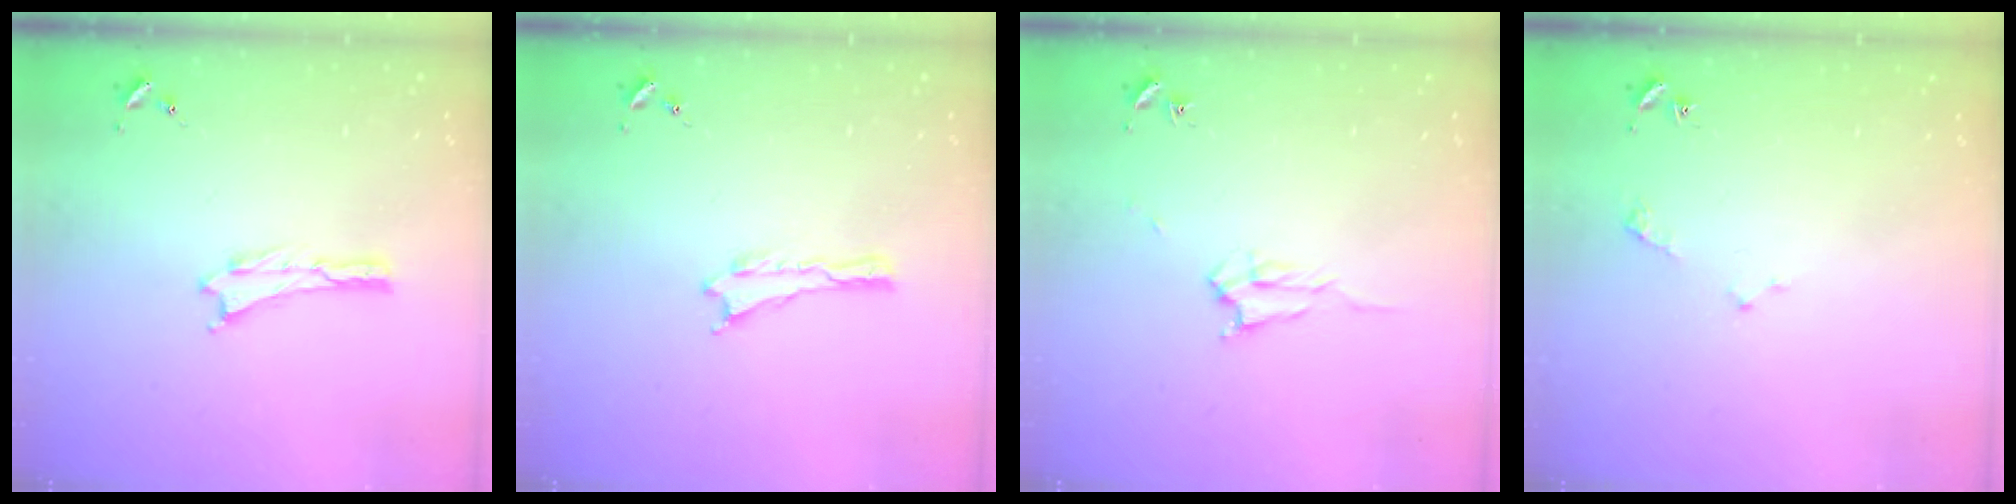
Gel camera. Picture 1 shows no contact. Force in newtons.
{"total": 0.0}
{"total": 2.0, "press": 2.0, "slide": 0.3}
{"total": 2.3, "press": 2.2, "slide": 0.3}